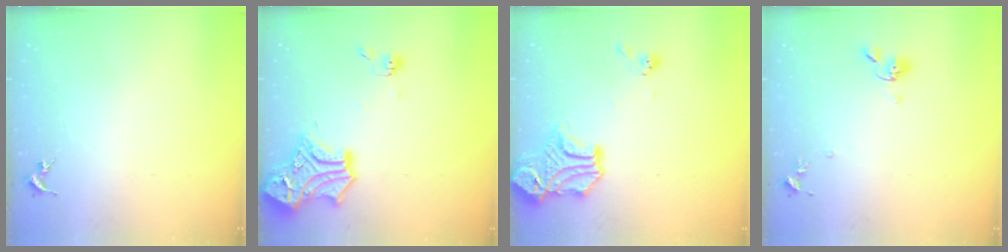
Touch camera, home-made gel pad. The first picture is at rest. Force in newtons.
{"total": 16.2, "press": 16.2, "slide": 1.5}
{"total": 15.8, "press": 15.8, "slide": 1.5}
{"total": 8.6, "press": 8.5, "slide": 1.1}